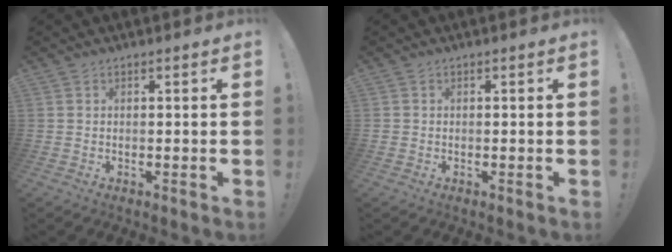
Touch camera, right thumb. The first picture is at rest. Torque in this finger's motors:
{"motor_torque": [-0.08, -0.09, 0.39, 0.36, 0.00]}